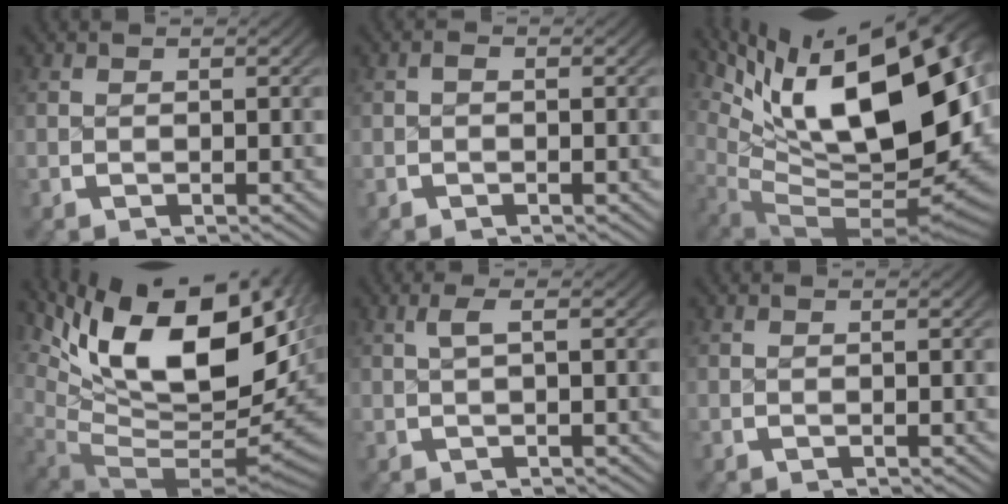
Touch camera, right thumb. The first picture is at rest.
{"total": 0.7, "force": [-0.5, 0.5, 0.3], "torque": [-0.012, -0.002, -0.009]}
{"total": 26.1, "force": [1.0, 15.5, 20.9], "torque": [-0.330, -0.043, 0.034]}
{"total": 20.8, "force": [0.5, 12.6, 16.5], "torque": [-0.297, -0.046, 0.025]}
{"total": 1.4, "force": [0.0, 0.1, 1.4], "torque": [-0.027, 0.005, 0.003]}
{"total": 0.0}